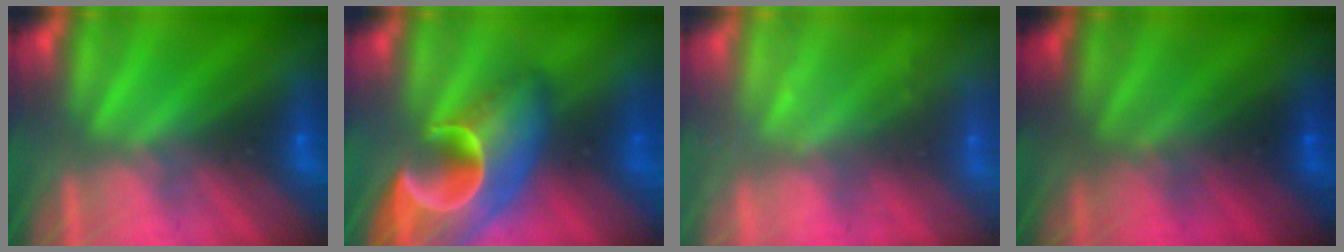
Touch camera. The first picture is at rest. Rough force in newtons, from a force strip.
{"total": 7.9}
{"total": 2.3}
{"total": 2.0}